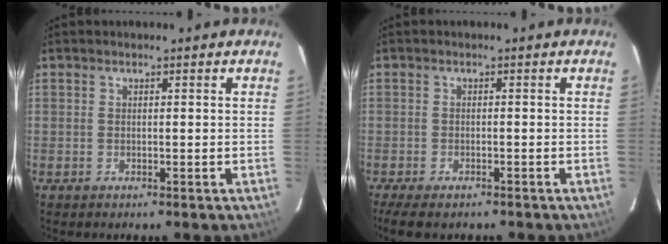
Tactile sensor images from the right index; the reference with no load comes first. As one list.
[{"total": 6.8, "force": [-5.4, 1.9, 3.6], "torque": [-0.088, -0.030, -0.093]}]